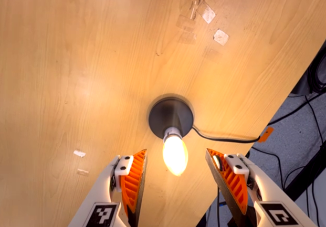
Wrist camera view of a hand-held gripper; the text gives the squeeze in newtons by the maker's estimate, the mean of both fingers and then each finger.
{"total": 0.0}